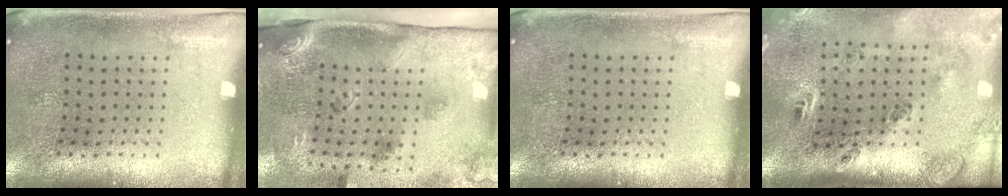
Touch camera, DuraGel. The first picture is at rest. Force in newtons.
{"total": 3.3, "press": 2.0, "slide": 2.6}
{"total": 0.0}
{"total": 3.0, "press": 1.9, "slide": 2.4}